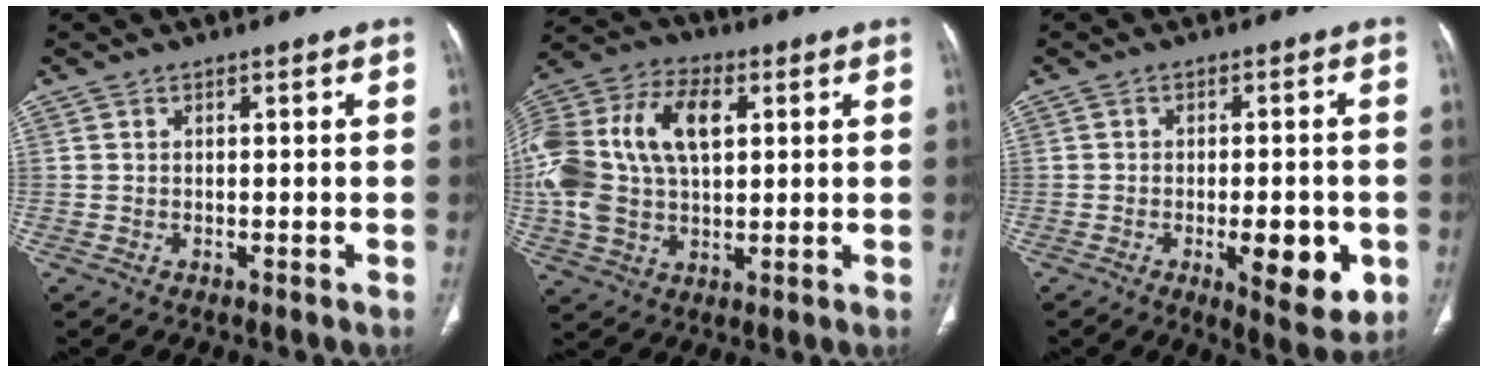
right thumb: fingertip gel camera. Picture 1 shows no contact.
{"total": 21.3, "force": [3.9, 12.9, 16.5], "torque": [-0.351, 0.018, 0.068]}
{"total": 10.2, "force": [-3.0, 3.8, 9.0], "torque": [-0.106, -0.007, -0.035]}